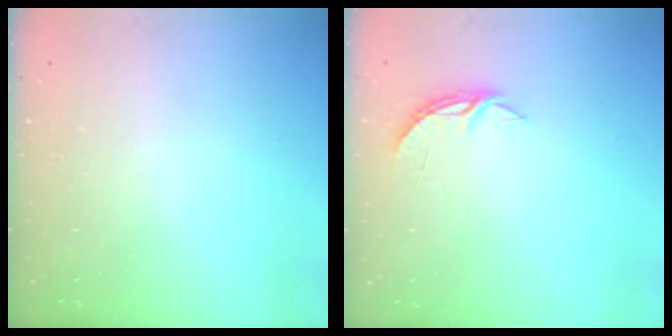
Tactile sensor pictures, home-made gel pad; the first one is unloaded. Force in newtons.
{"total": 4.2, "press": 4.2, "slide": 0.3}